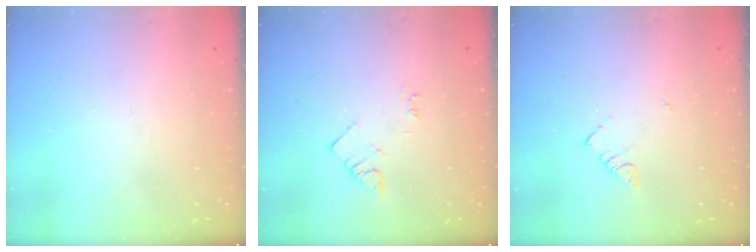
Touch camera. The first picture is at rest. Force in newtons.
{"total": 4.1, "press": 4.1, "slide": 0.7}
{"total": 3.0, "press": 2.9, "slide": 0.4}